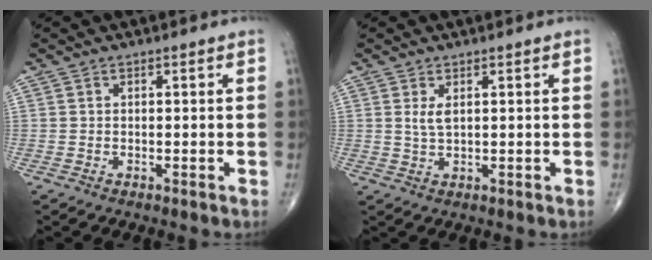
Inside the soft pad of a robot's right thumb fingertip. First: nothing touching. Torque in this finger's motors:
{"motor_torque": [-0.29, 0.22, 0.38, 0.16, 0.01]}